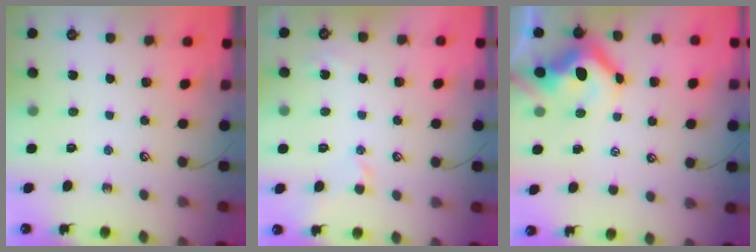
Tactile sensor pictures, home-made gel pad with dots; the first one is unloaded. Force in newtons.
{"total": 2.1, "press": 2.0, "slide": 0.6}
{"total": 9.7, "press": 9.6, "slide": 1.7}